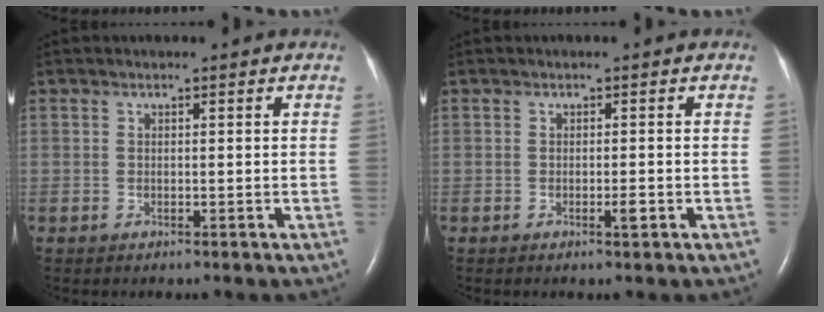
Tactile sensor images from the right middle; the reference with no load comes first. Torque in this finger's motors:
{"motor_torque": [0.22, -0.08, 0.08, 0.01]}